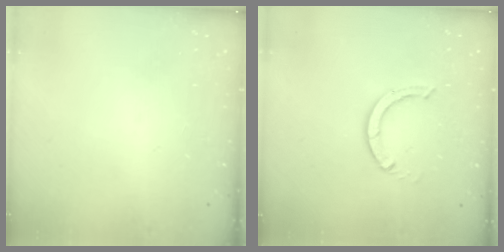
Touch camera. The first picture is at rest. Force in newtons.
{"total": 3.9, "press": 3.8, "slide": 0.3}